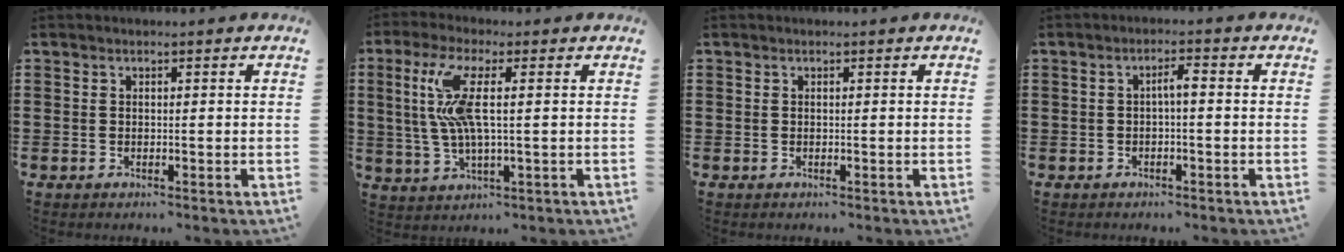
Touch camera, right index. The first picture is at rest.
{"total": 8.6, "force": [1.4, 1.8, 8.3], "torque": [-0.194, -0.012, 0.012]}
{"total": 0.0}
{"total": 2.1, "force": [-0.3, 0.3, 2.1], "torque": [-0.039, 0.004, -0.009]}